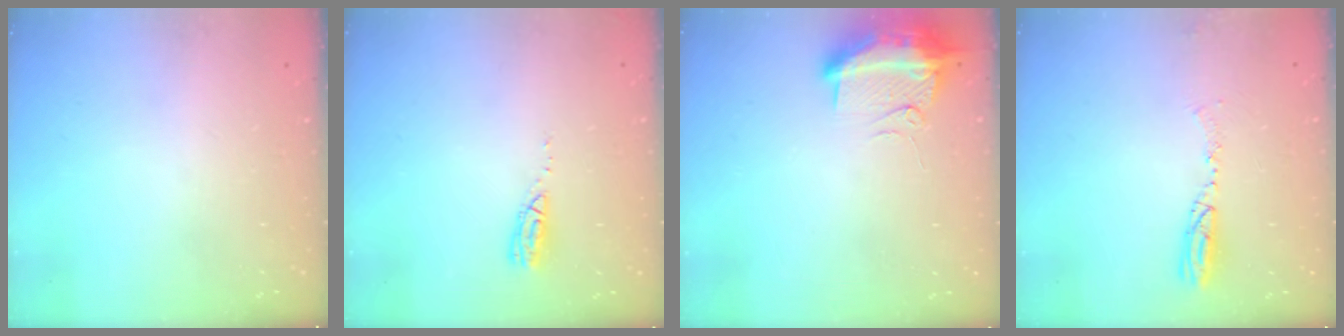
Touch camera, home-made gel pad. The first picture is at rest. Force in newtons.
{"total": 6.8, "press": 6.8, "slide": 0.4}
{"total": 16.8, "press": 12.1, "slide": 11.7}
{"total": 5.9, "press": 5.8, "slide": 0.9}